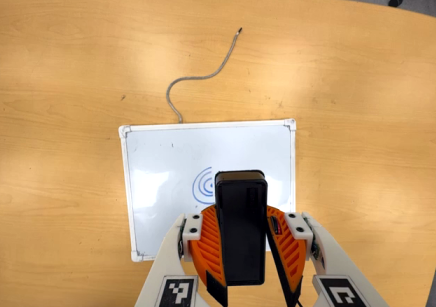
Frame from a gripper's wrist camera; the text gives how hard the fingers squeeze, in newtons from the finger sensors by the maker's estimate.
{"total": 8.6, "left": 8.9, "right": 8.4}